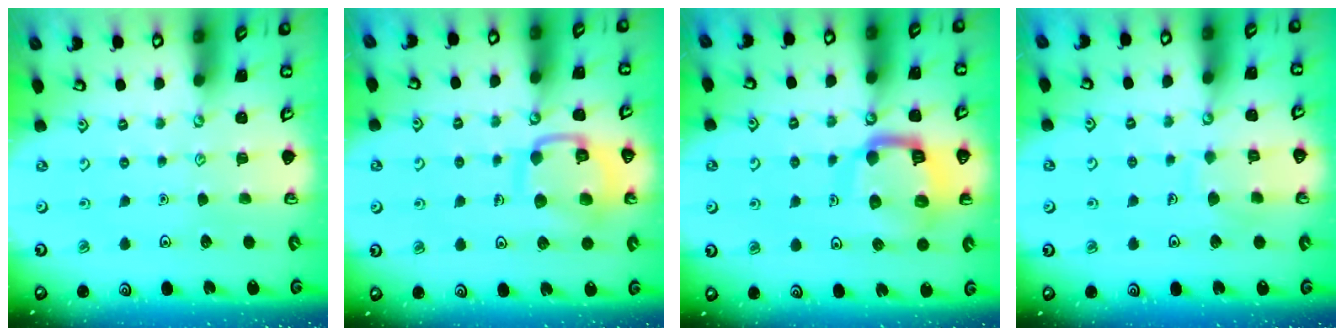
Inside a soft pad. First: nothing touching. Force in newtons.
{"total": 12.3, "press": 12.3, "slide": 0.9}
{"total": 13.8, "press": 13.7, "slide": 1.7}
{"total": 7.0, "press": 7.0, "slide": 0.7}